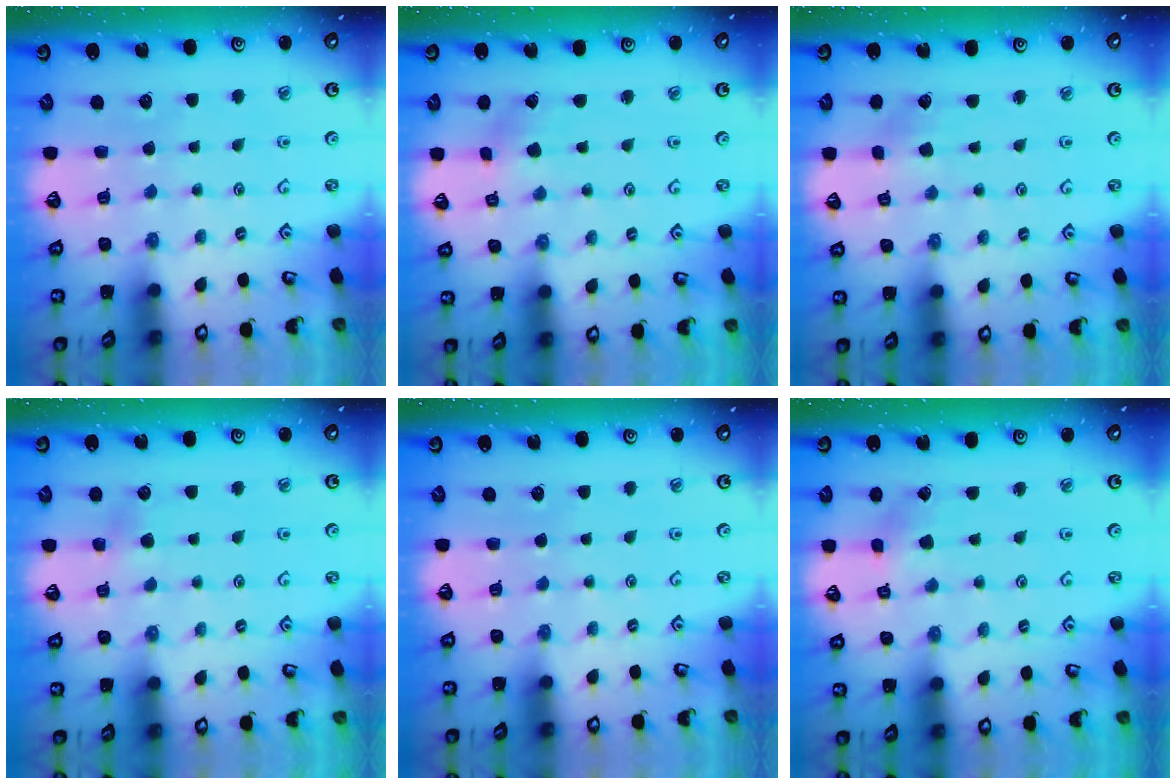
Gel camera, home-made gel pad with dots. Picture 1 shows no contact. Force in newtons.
{"total": 2.2, "press": 2.2, "slide": 0.4}
{"total": 1.4, "press": 1.4, "slide": 0.2}
{"total": 2.6, "press": 2.6, "slide": 0.5}
{"total": 0.0}
{"total": 2.2, "press": 2.2, "slide": 0.3}